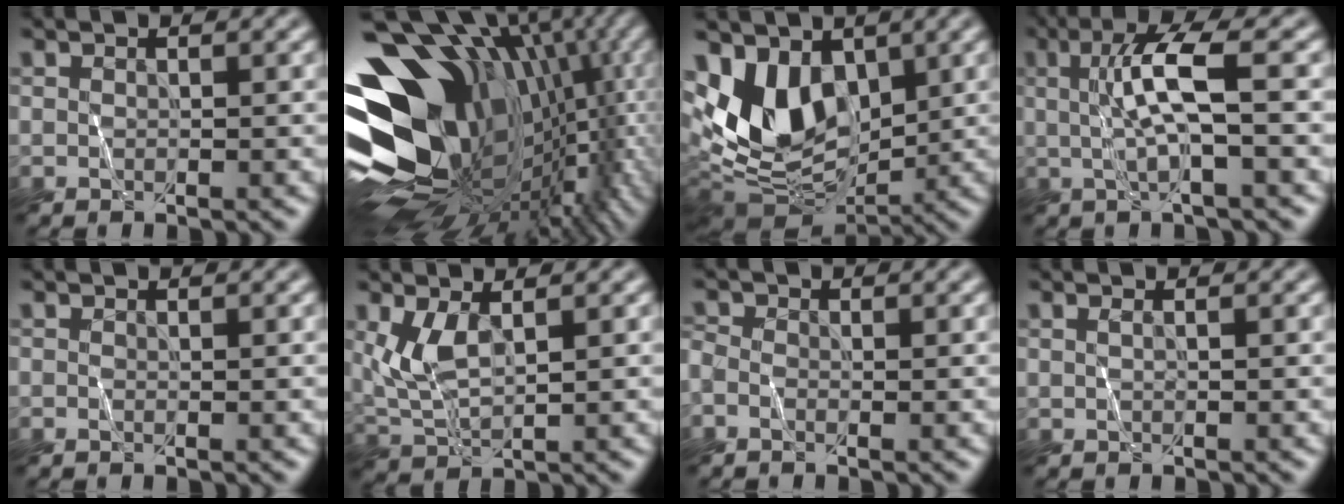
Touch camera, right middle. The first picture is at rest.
{"total": 17.7, "force": [0.5, 12.9, 12.2], "torque": [-0.220, -0.015, 0.045]}
{"total": 8.0, "force": [1.0, 5.5, 5.6], "torque": [-0.110, -0.010, 0.025]}
{"total": 4.5, "force": [0.1, 0.7, 4.4], "torque": [-0.089, 0.007, 0.013]}
{"total": 0.0}
{"total": 3.2, "force": [0.8, 1.5, 2.7], "torque": [-0.068, 0.000, 0.029]}
{"total": 1.1, "force": [-0.9, 0.5, 0.3], "torque": [-0.009, 0.001, -0.012]}
{"total": 0.0}